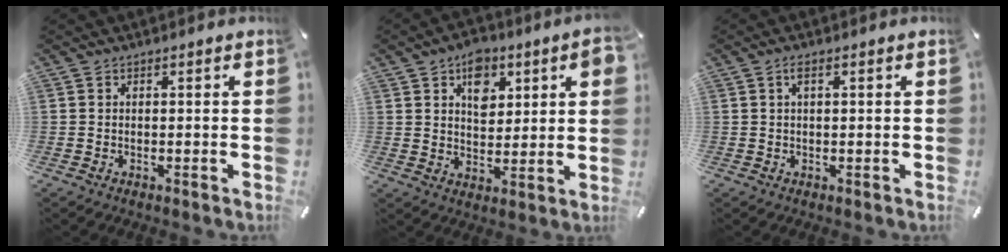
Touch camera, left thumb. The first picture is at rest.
{"total": 8.5, "force": [4.2, 5.4, 5.0], "torque": [-0.055, -0.016, 0.069]}
{"total": 1.8, "force": [0.5, 0.5, 1.7], "torque": [-0.034, 0.003, 0.008]}